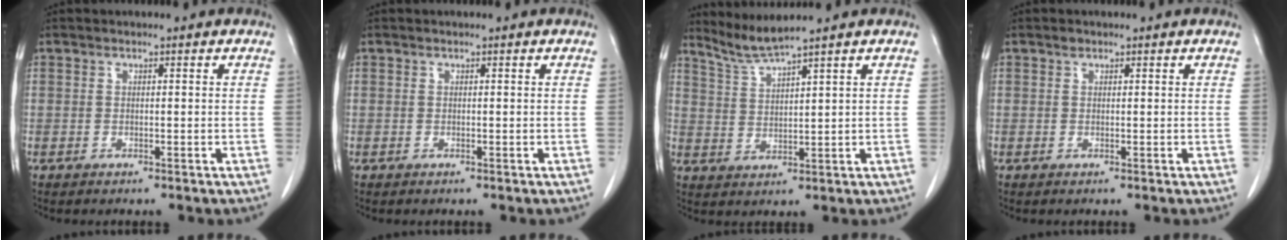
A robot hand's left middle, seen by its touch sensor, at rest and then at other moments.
{"total": 0.0}
{"total": 4.3, "force": [3.8, -1.7, 0.7], "torque": [-0.027, -0.015, 0.088]}
{"total": 0.6, "force": [0.4, 0.4, 0.1], "torque": [-0.003, 0.001, 0.006]}